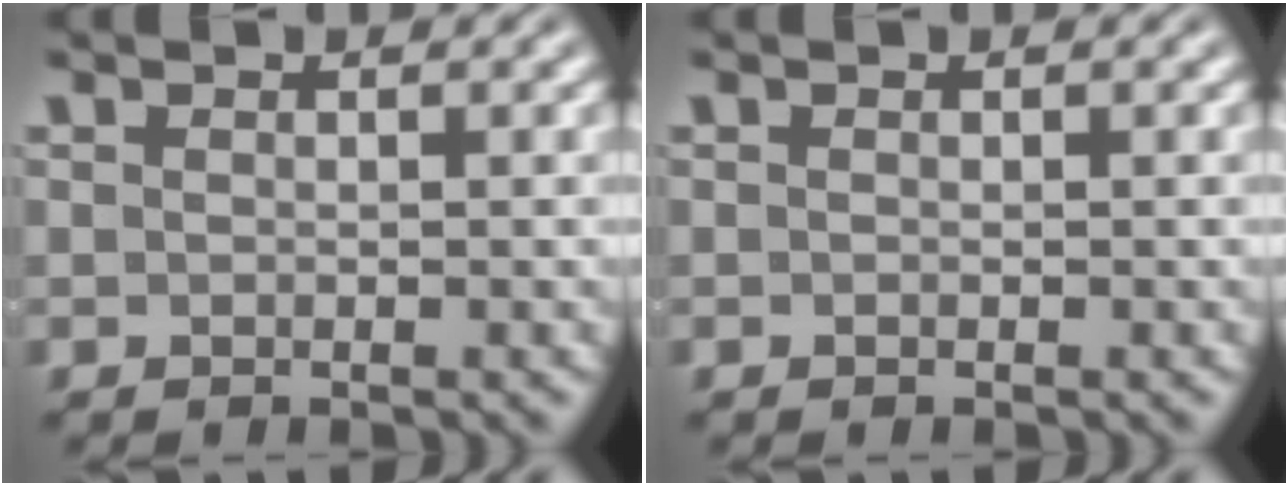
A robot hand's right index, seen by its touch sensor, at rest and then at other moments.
{"total": 0.0}